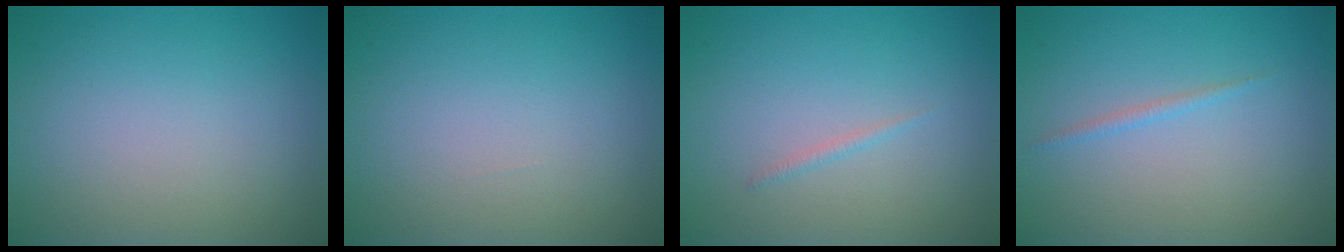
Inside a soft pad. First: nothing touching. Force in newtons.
{"total": 0.0}
{"total": 0.5, "press": 0.5, "slide": 0.1}
{"total": 0.8, "press": 0.8, "slide": 0.1}